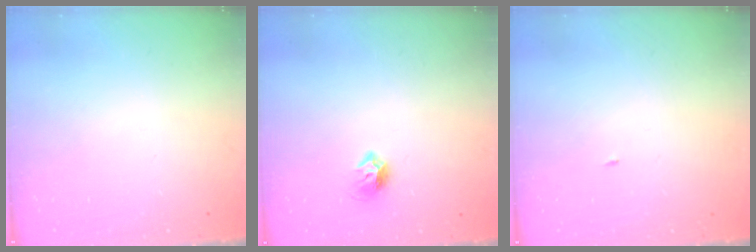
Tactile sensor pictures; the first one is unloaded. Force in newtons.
{"total": 7.4, "press": 7.3, "slide": 1.2}
{"total": 1.8, "press": 1.8, "slide": 0.2}